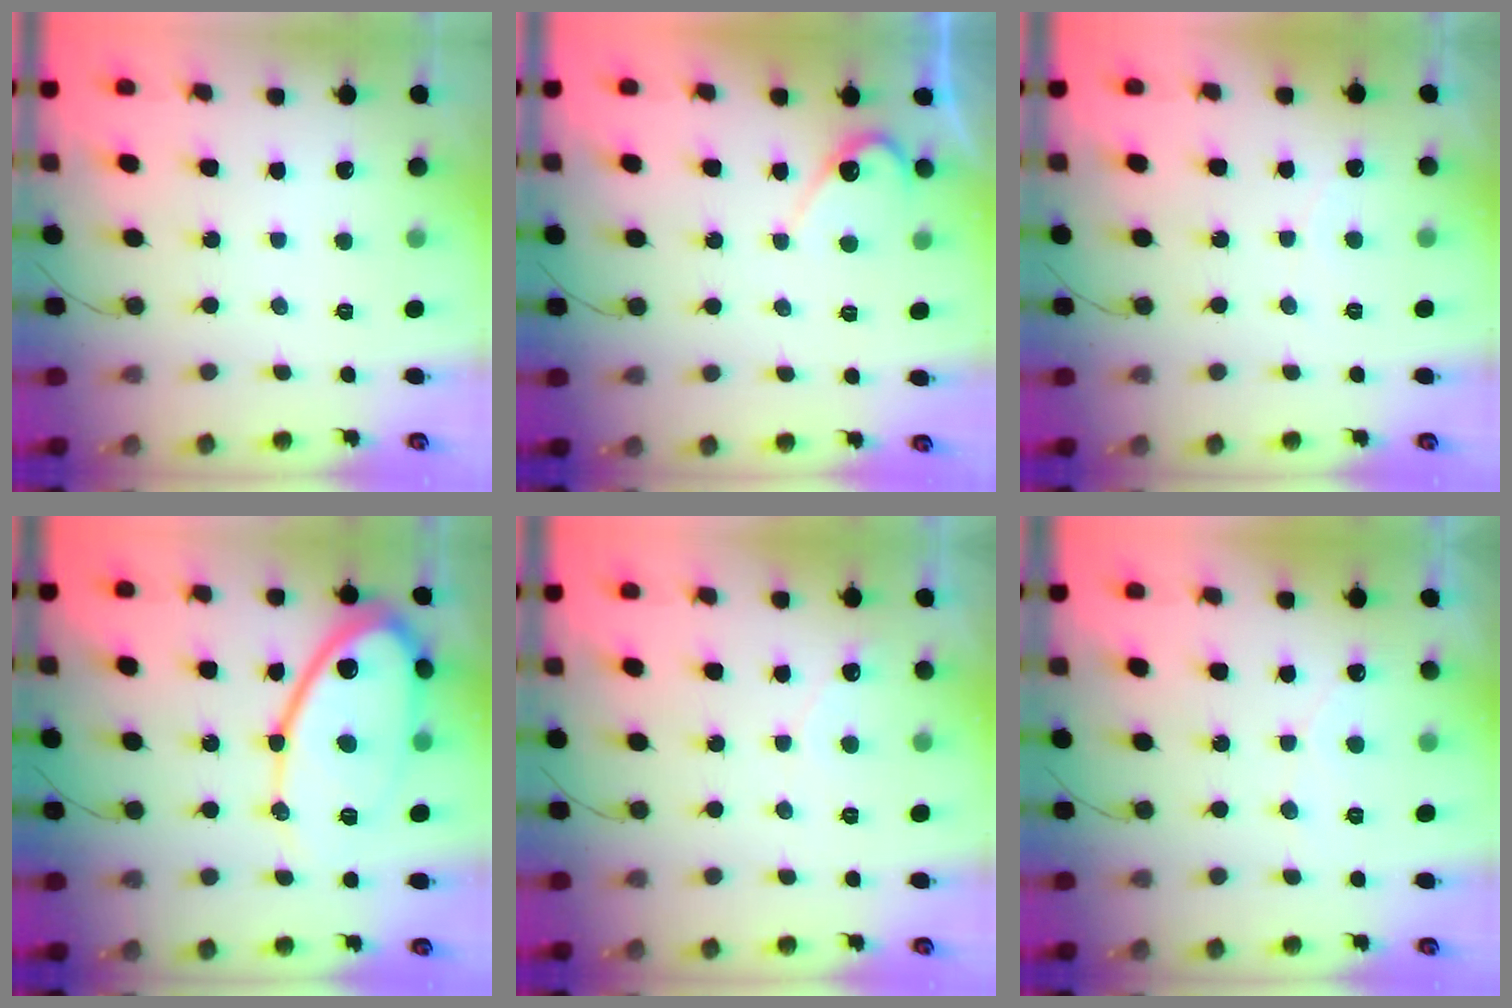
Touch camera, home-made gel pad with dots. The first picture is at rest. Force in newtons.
{"total": 5.5, "press": 5.5, "slide": 0.3}
{"total": 1.9, "press": 1.9, "slide": 0.2}
{"total": 17.0, "press": 16.9, "slide": 1.5}
{"total": 2.9, "press": 2.9, "slide": 0.3}
{"total": 2.7, "press": 2.7, "slide": 0.1}